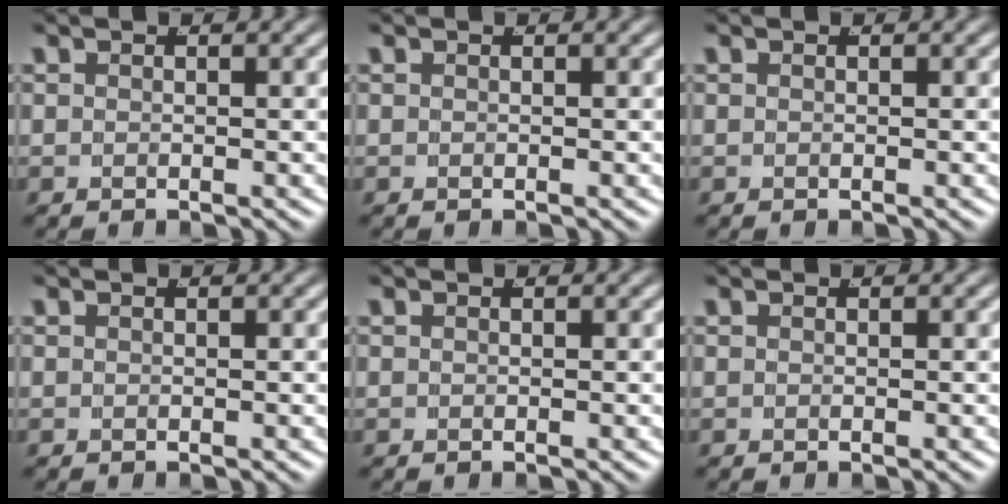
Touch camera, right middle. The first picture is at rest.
{"total": 0.0}
{"total": 0.0}
{"total": 0.0}
{"total": 0.0}
{"total": 0.0}